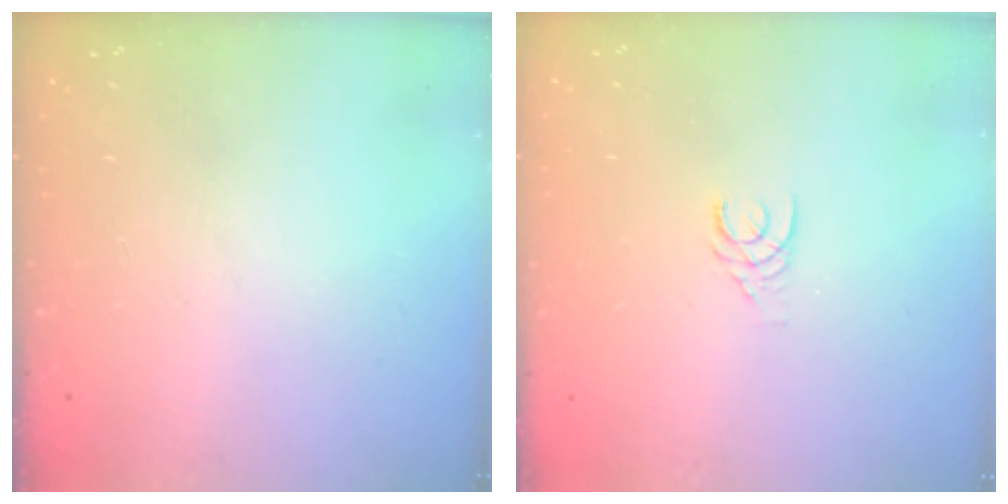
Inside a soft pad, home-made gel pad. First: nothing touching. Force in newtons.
{"total": 2.4, "press": 2.4, "slide": 0.2}